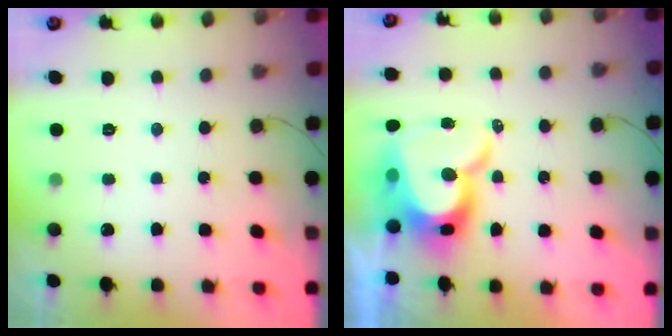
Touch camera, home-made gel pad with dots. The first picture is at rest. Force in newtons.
{"total": 15.6, "press": 15.5, "slide": 1.3}